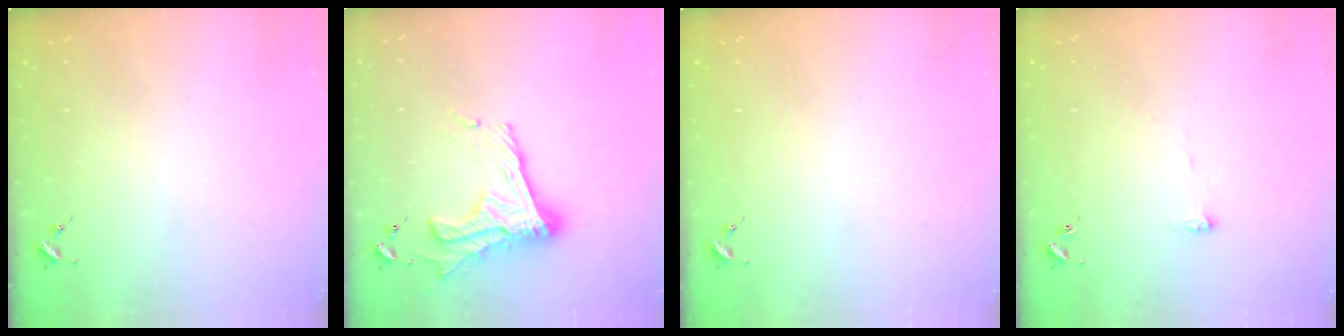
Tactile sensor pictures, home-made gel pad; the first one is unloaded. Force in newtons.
{"total": 18.2, "press": 18.2, "slide": 1.2}
{"total": 0.0}
{"total": 4.4, "press": 4.4, "slide": 0.4}